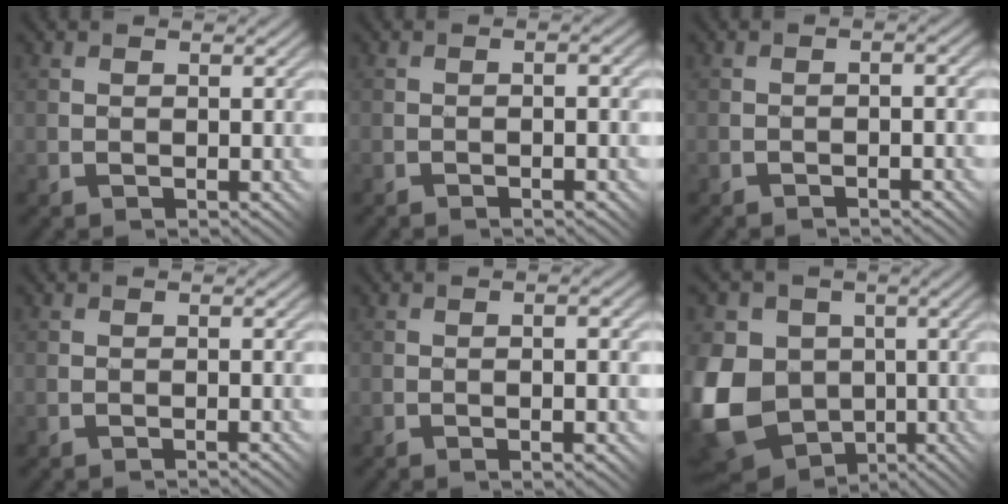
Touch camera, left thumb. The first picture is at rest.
{"total": 3.0, "force": [-1.4, 0.7, 2.6], "torque": [-0.031, 0.007, -0.016]}
{"total": 1.6, "force": [-1.1, 0.3, 1.1], "torque": [-0.018, 0.008, -0.019]}
{"total": 0.7, "force": [-0.6, -0.4, -0.1], "torque": [0.002, 0.007, -0.015]}
{"total": 4.6, "force": [-1.6, 0.8, 4.2], "torque": [-0.054, 0.003, -0.015]}
{"total": 14.6, "force": [-2.7, 12.3, 7.4], "torque": [-0.210, -0.019, -0.080]}